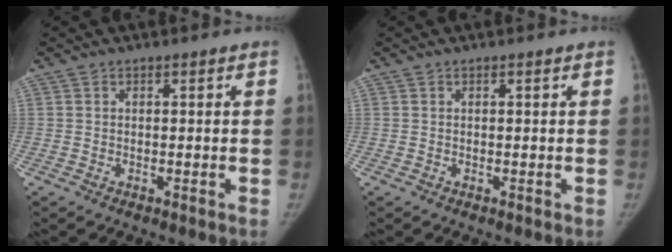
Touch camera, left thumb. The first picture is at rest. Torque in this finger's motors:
{"motor_torque": [1.36, 1.35, -0.03, 0.05, 0.01]}